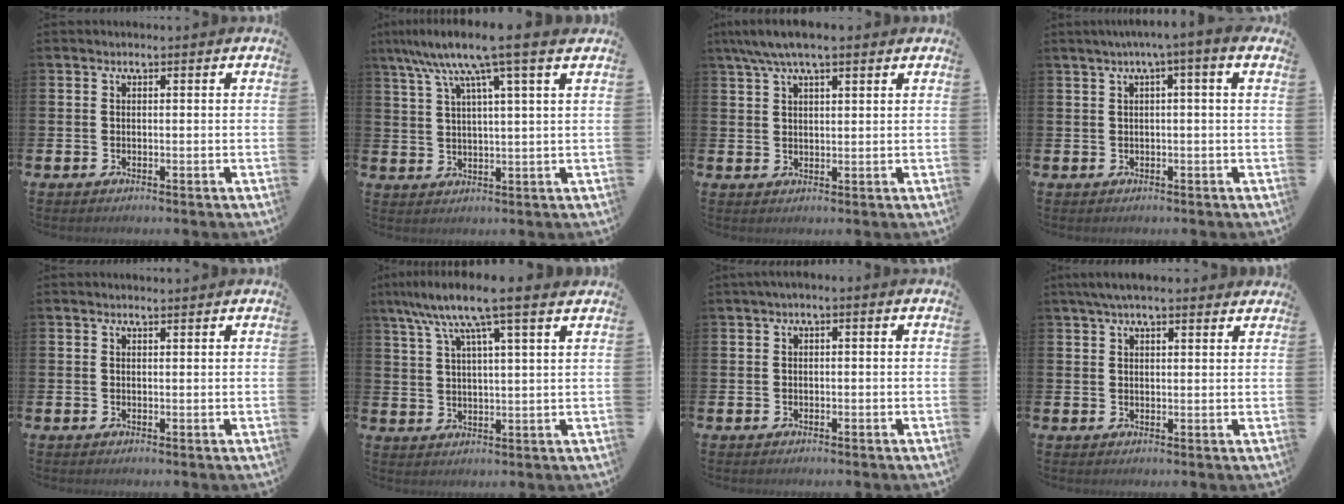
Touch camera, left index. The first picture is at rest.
{"total": 8.8, "force": [6.2, 0.2, 6.2], "torque": [-0.132, -0.019, 0.103]}
{"total": 5.3, "force": [4.0, 1.3, 3.2], "torque": [-0.071, 0.000, 0.072]}
{"total": 2.2, "force": [0.6, -0.3, 2.1], "torque": [-0.037, 0.001, 0.010]}
{"total": 0.6, "force": [0.6, 0.0, 0.0], "torque": [0.005, -0.003, 0.010]}
{"total": 8.7, "force": [6.5, 0.3, 5.7], "torque": [-0.123, -0.019, 0.111]}
{"total": 0.8, "force": [-0.4, 0.2, 0.6], "torque": [-0.018, 0.003, -0.007]}
{"total": 3.8, "force": [3.1, 0.9, 1.9], "torque": [-0.044, -0.001, 0.057]}